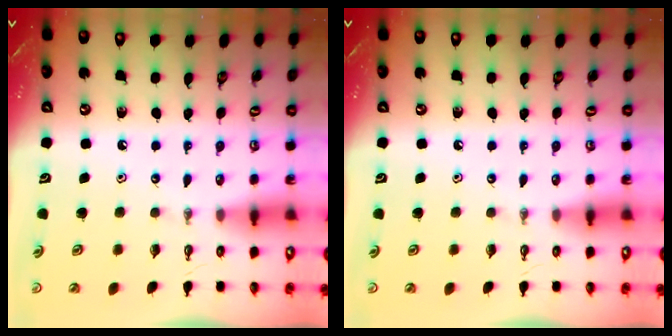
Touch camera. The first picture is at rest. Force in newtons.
{"total": 0.0}